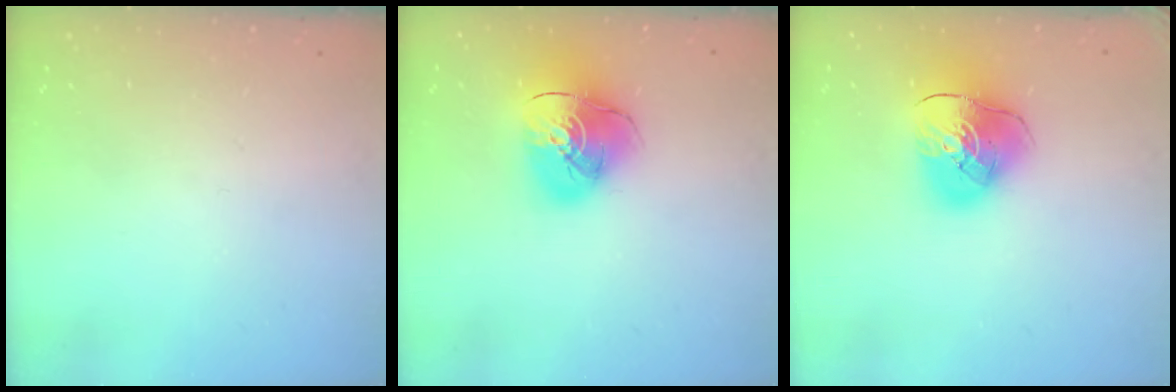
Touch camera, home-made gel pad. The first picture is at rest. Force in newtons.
{"total": 16.0, "press": 15.8, "slide": 2.1}
{"total": 12.9, "press": 12.8, "slide": 1.8}